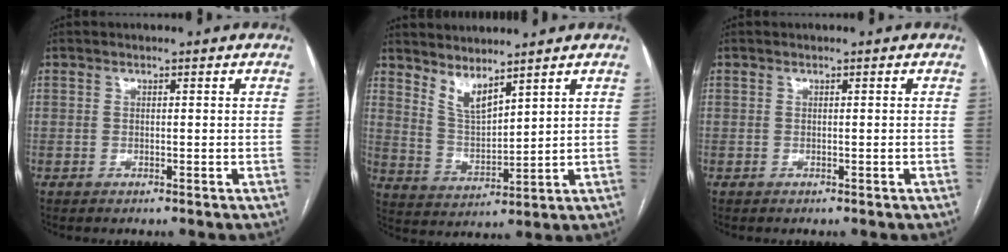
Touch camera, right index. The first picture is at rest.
{"total": 5.5, "force": [4.6, 0.9, 2.7], "torque": [-0.061, -0.014, 0.105]}
{"total": 0.0}